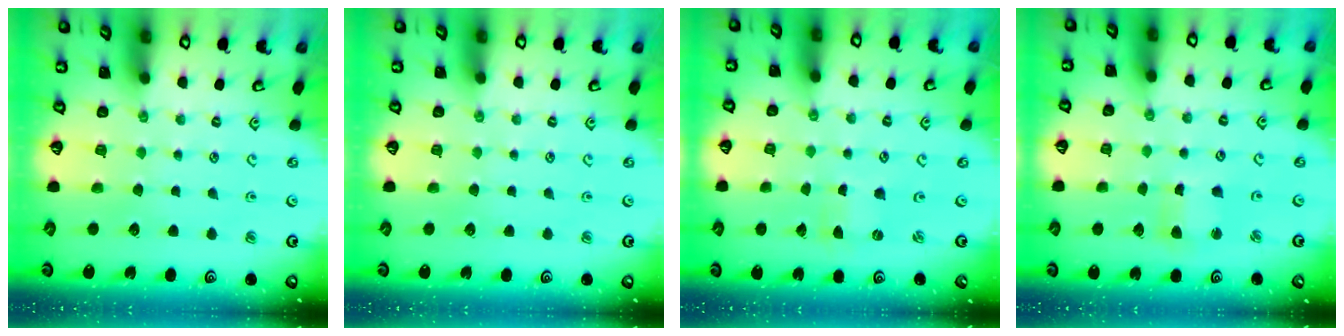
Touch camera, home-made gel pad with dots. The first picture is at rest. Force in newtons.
{"total": 0.0}
{"total": 0.0}
{"total": 4.2, "press": 4.2, "slide": 0.4}